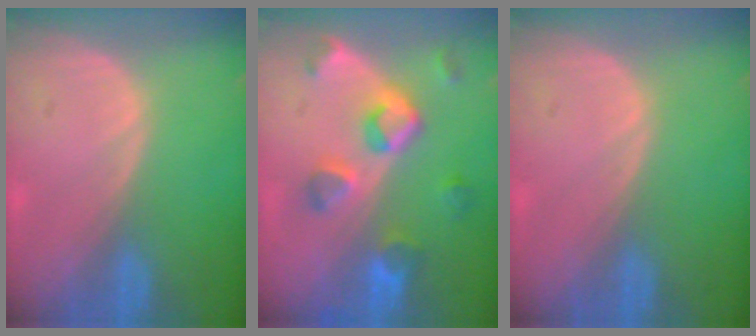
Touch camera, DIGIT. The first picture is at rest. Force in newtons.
{"total": 7.6, "press": 7.2, "slide": 2.5}
{"total": 0.0}